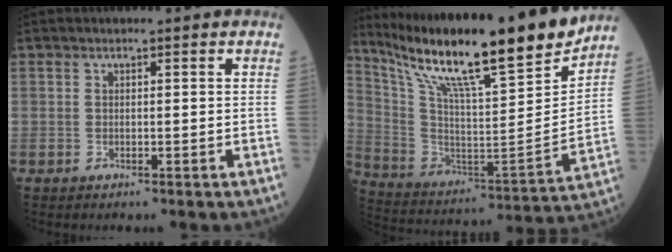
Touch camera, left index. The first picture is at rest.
{"total": 23.4, "force": [19.1, 0.7, 13.4], "torque": [-0.241, -0.026, 0.320]}